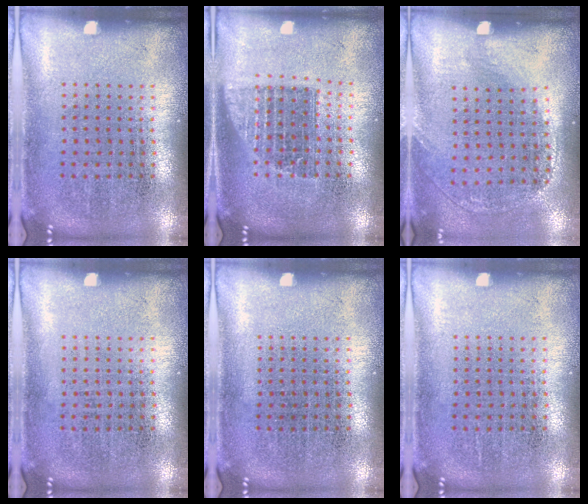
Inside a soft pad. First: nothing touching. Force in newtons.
{"total": 1.3, "press": 1.1, "slide": 0.7}
{"total": 1.4, "press": 1.0, "slide": 1.0}
{"total": 0.0}
{"total": 0.0}
{"total": 0.0}